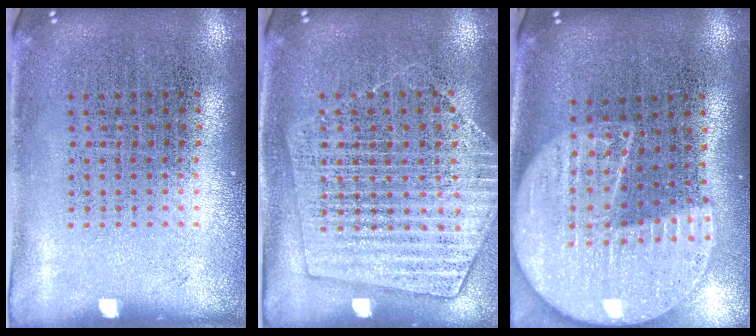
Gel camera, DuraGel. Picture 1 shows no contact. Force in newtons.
{"total": 1.5, "press": 1.5, "slide": 0.2}
{"total": 2.3, "press": 2.0, "slide": 1.1}